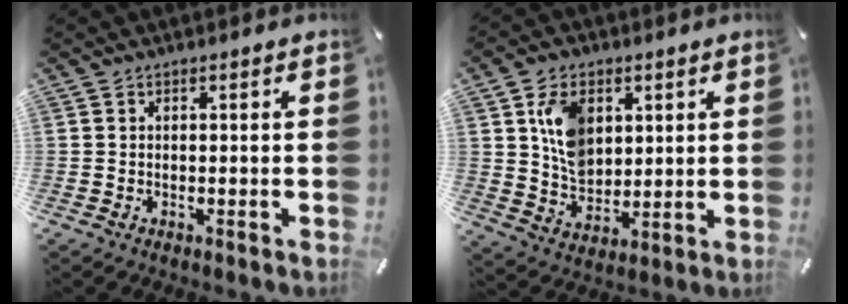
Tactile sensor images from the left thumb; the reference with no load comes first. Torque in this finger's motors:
{"motor_torque": [1.58, 2.08, 0.94, -0.90, 0.39]}